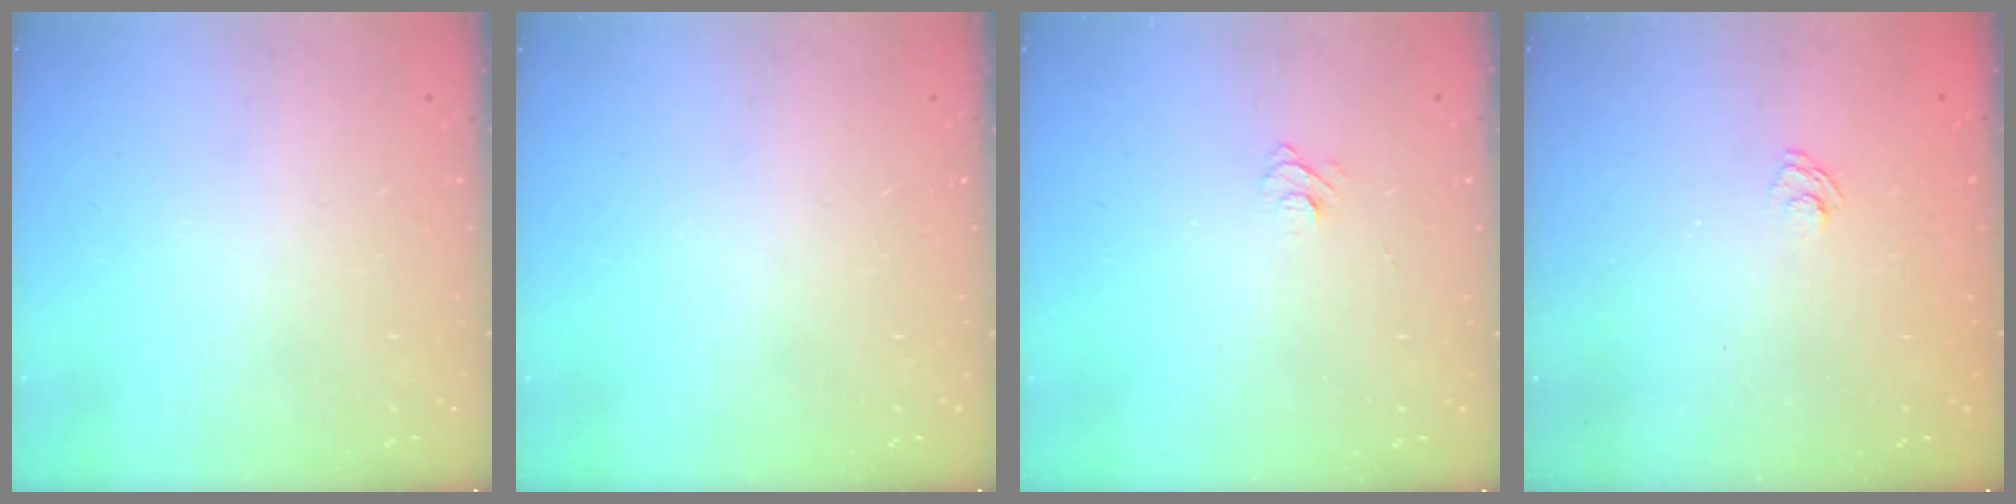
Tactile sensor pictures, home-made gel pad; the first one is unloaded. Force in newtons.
{"total": 0.0}
{"total": 4.6, "press": 4.6, "slide": 0.4}
{"total": 2.3, "press": 2.0, "slide": 1.2}